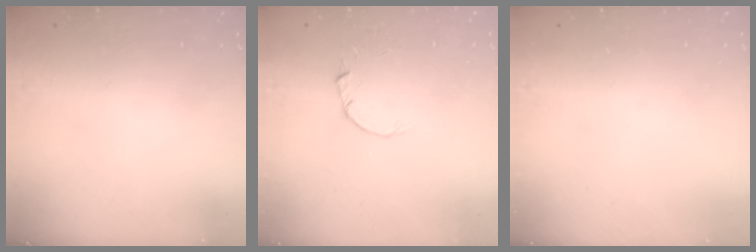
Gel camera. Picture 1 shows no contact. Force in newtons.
{"total": 1.8, "press": 1.7, "slide": 0.3}
{"total": 0.0}